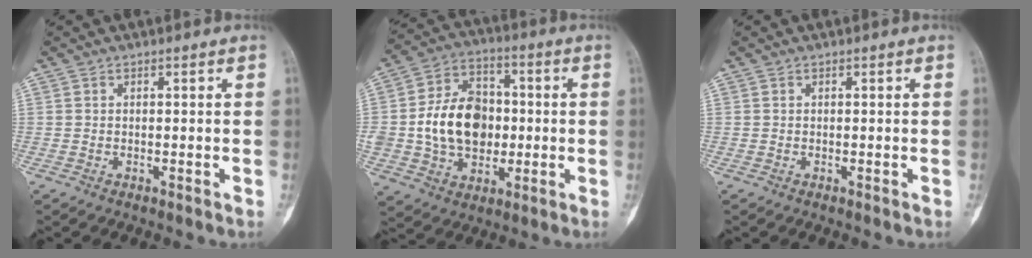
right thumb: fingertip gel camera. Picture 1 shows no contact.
{"total": 15.9, "force": [-0.4, 11.9, 10.6], "torque": [-0.155, 0.022, -0.002]}
{"total": 0.0}